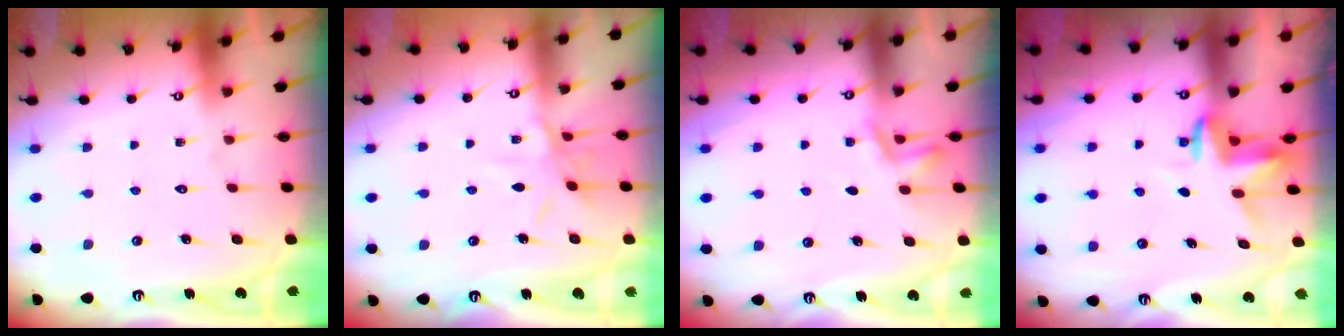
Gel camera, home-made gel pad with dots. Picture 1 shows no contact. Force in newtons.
{"total": 7.9, "press": 7.9, "slide": 0.5}
{"total": 2.7, "press": 2.3, "slide": 1.5}
{"total": 3.5, "press": 3.5, "slide": 0.2}